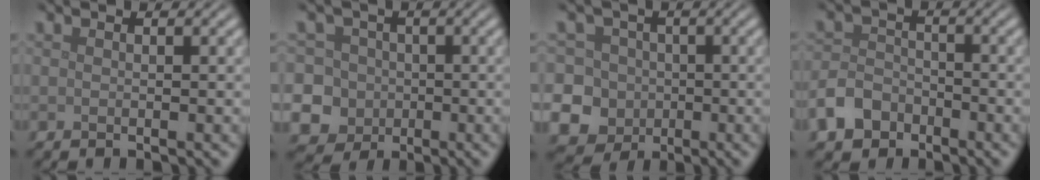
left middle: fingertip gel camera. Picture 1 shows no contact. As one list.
[{"total": 10.6, "force": [-2.0, 9.9, 3.1], "torque": [-0.082, 0.010, -0.065]}, {"total": 12.5, "force": [-3.0, 11.6, 3.4], "torque": [-0.097, 0.000, -0.074]}, {"total": 4.0, "force": [-2.5, 2.8, 1.5], "torque": [-0.031, 0.000, -0.054]}]